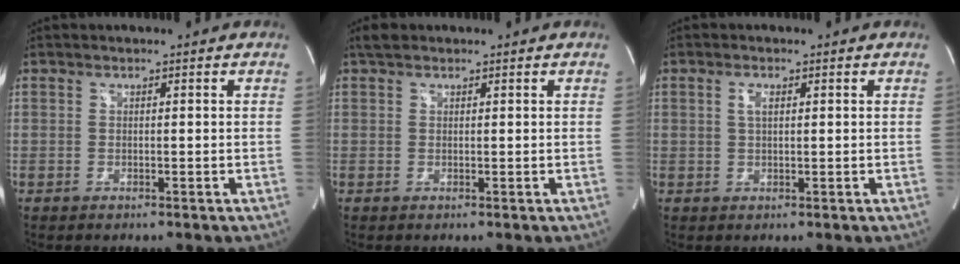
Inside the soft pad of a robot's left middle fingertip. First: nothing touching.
{"total": 1.6, "force": [1.3, 0.8, 0.6], "torque": [-0.014, 0.015, 0.023]}
{"total": 1.7, "force": [0.6, 0.5, 1.5], "torque": [-0.031, 0.002, 0.012]}